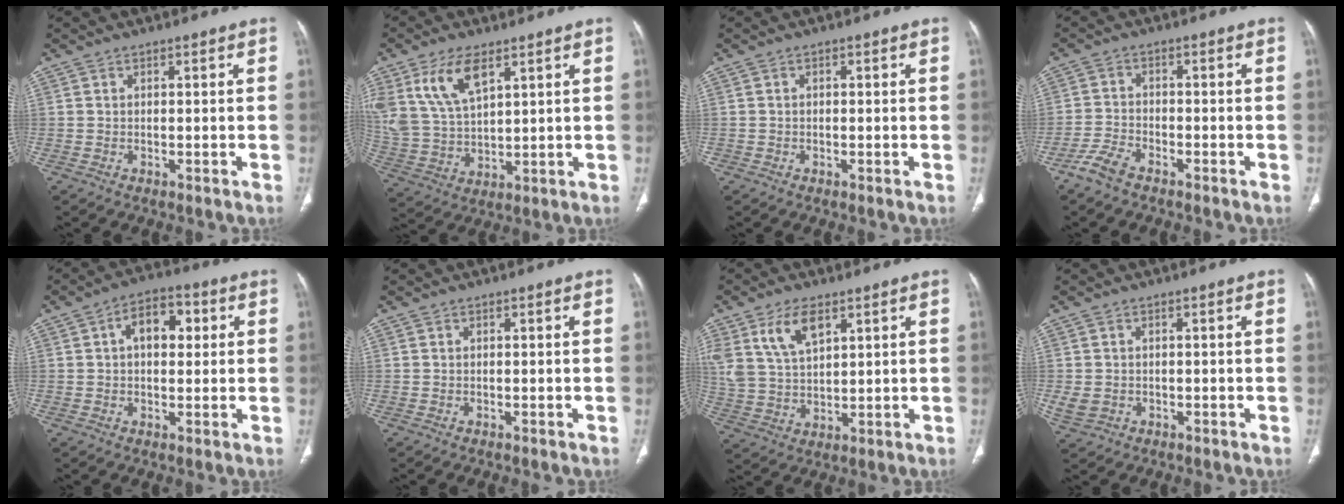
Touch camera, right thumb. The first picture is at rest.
{"total": 12.4, "force": [6.4, 6.1, 8.7], "torque": [-0.171, -0.018, 0.139]}
{"total": 0.6, "force": [0.0, 0.5, 0.3], "torque": [0.002, 0.003, -0.002]}
{"total": 4.5, "force": [-3.4, 1.7, 2.3], "torque": [-0.055, 0.014, -0.071]}
{"total": 8.6, "force": [1.9, 5.2, 6.5], "torque": [-0.078, 0.015, 0.025]}
{"total": 0.0}
{"total": 10.0, "force": [5.2, 5.2, 6.8], "torque": [-0.128, -0.015, 0.112]}
{"total": 3.2, "force": [-0.5, 2.7, 1.6], "torque": [-0.037, 0.001, -0.001]}